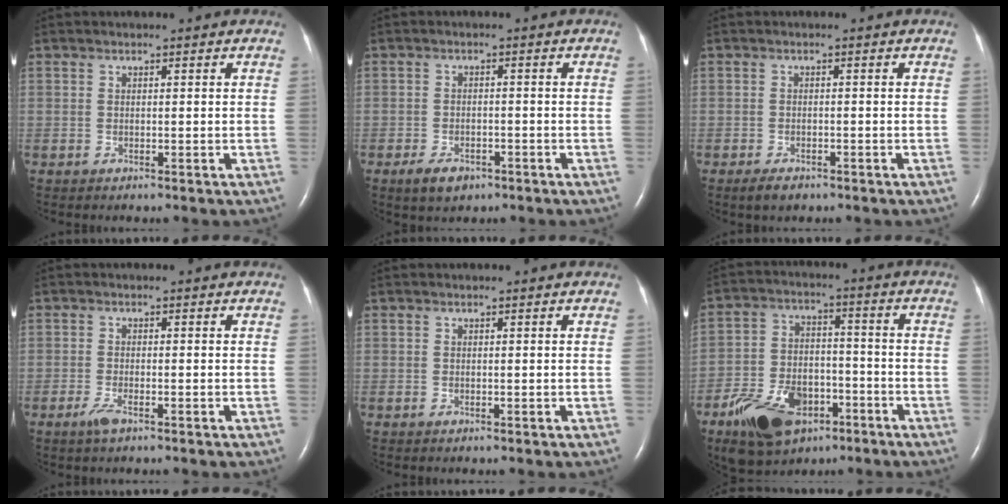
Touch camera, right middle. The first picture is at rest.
{"total": 3.9, "force": [-2.5, 2.1, 2.2], "torque": [-0.047, -0.003, -0.034]}
{"total": 2.4, "force": [-1.7, 1.1, 1.3], "torque": [-0.032, -0.003, -0.024]}
{"total": 2.0, "force": [-1.3, 0.4, 1.5], "torque": [-0.040, -0.004, -0.027]}
{"total": 0.0}
{"total": 14.8, "force": [-8.5, 8.6, 8.5], "torque": [-0.157, 0.005, -0.136]}